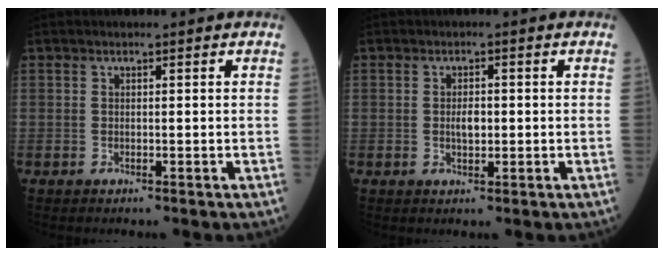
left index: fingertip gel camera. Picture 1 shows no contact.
{"total": 2.0, "force": [-0.2, 1.0, 1.8], "torque": [-0.031, -0.003, -0.004]}